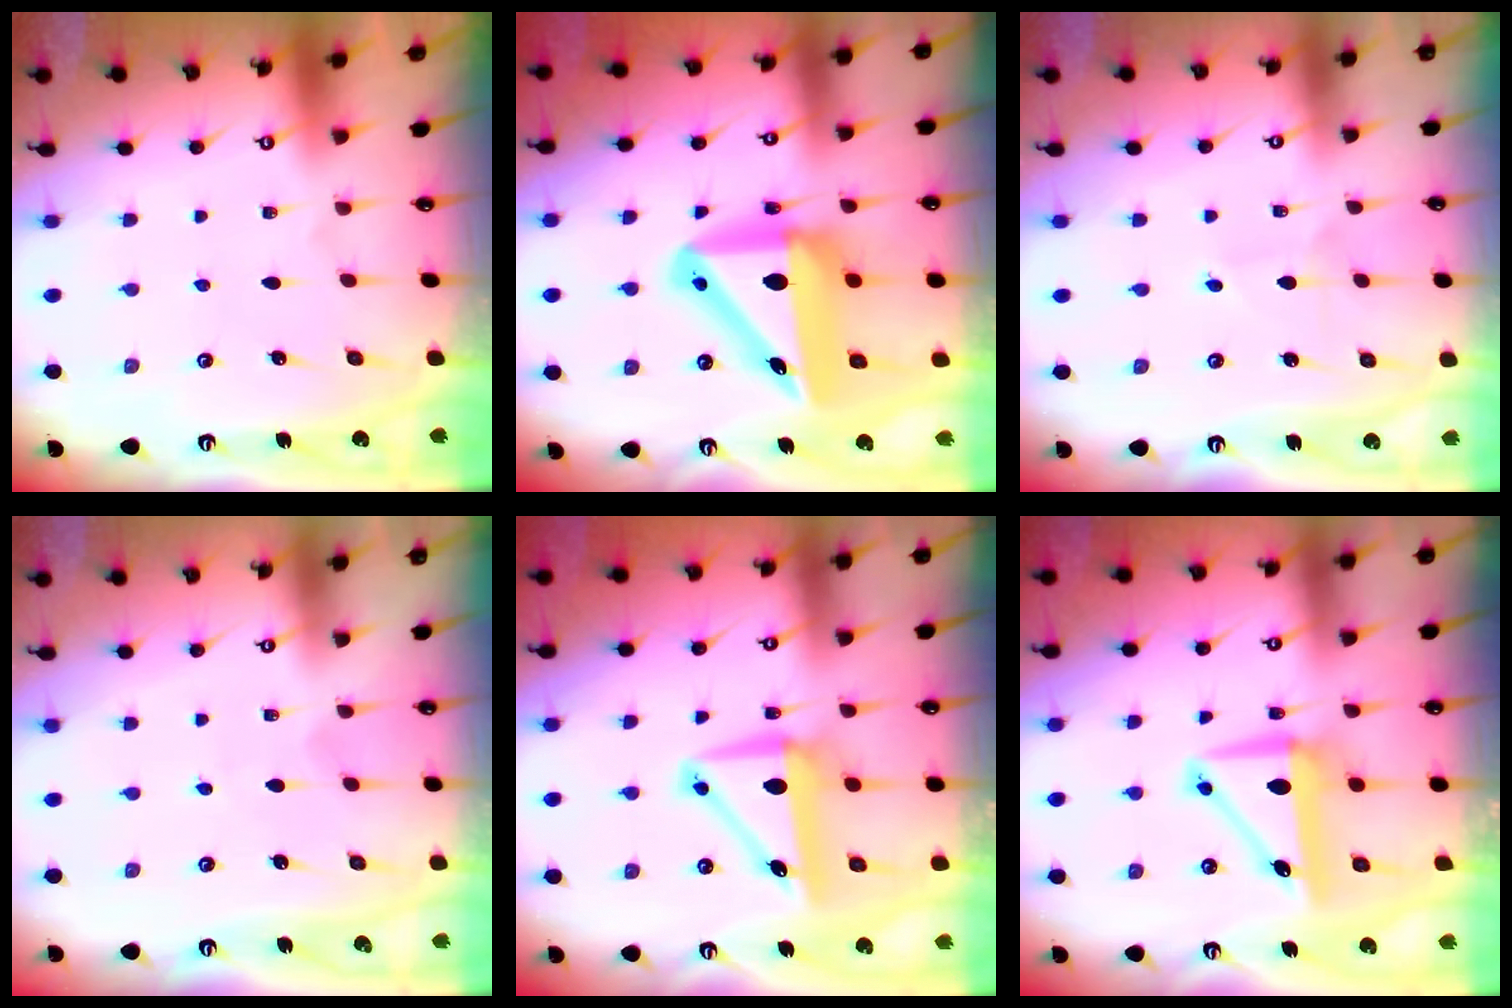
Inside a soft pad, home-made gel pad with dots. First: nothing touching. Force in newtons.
{"total": 15.2, "press": 14.7, "slide": 3.6}
{"total": 3.2, "press": 3.1, "slide": 0.3}
{"total": 2.7, "press": 2.7, "slide": 0.3}
{"total": 8.7, "press": 8.5, "slide": 1.6}
{"total": 8.2, "press": 8.0, "slide": 1.8}